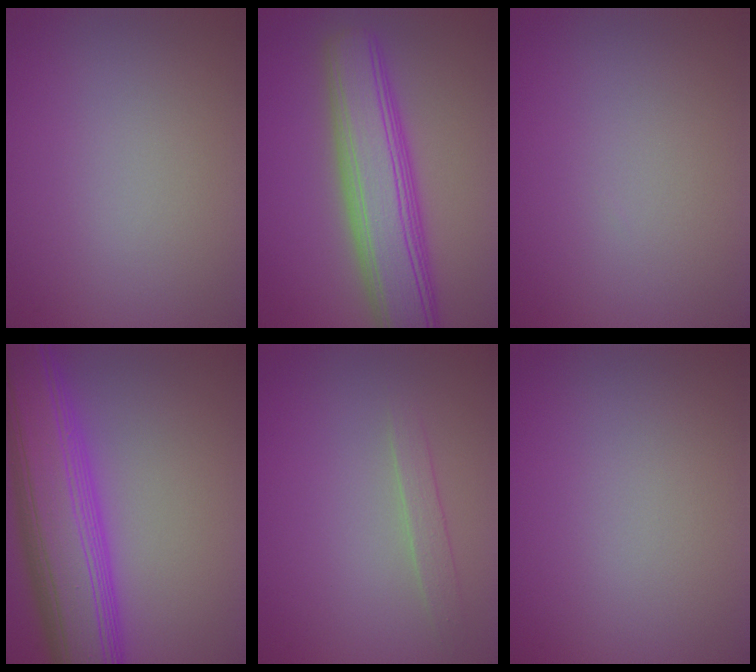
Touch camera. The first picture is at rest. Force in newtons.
{"total": 8.4, "press": 8.4, "slide": 0.3}
{"total": 0.0}
{"total": 10.9, "press": 10.9, "slide": 0.2}
{"total": 1.3, "press": 1.3, "slide": 0.1}
{"total": 0.0}